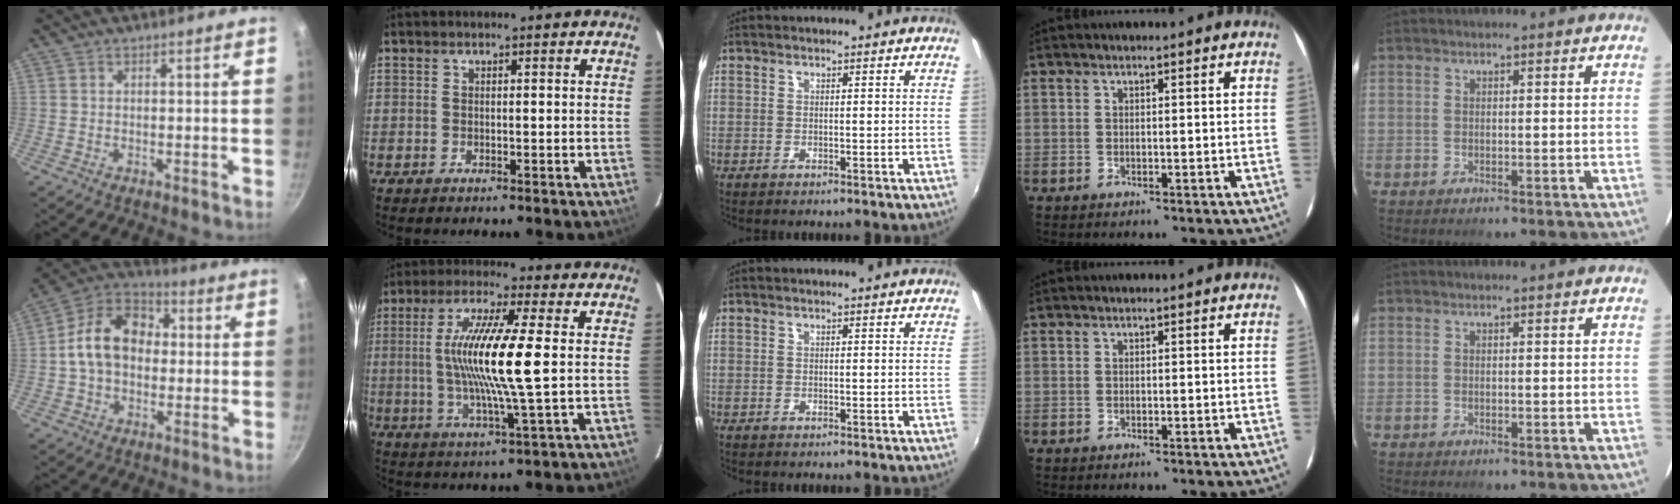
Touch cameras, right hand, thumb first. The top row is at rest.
{"thumb": {"total": 14.0, "force": [0.4, 10.5, 9.2], "torque": [-0.123, 0.035, -0.012]}, "index": {"total": 14.5, "force": [0.7, 0.5, 14.5], "torque": [-0.272, -0.006, 0.010]}}